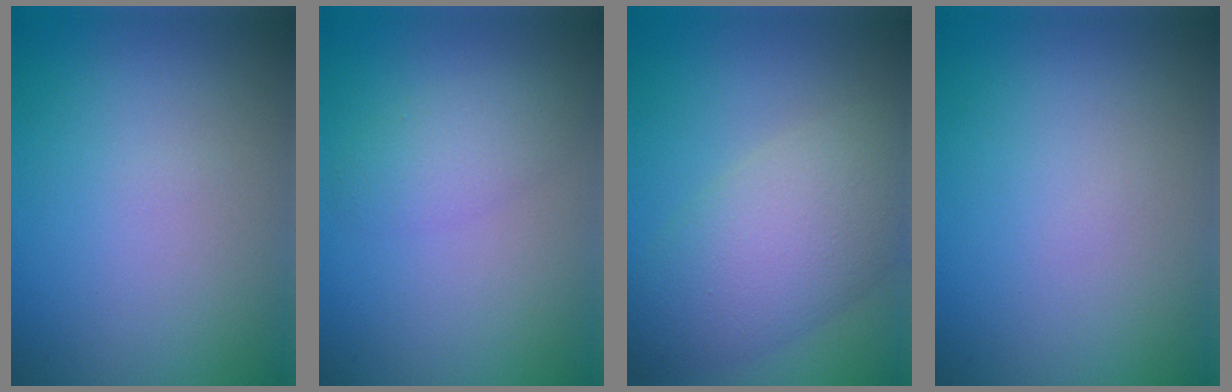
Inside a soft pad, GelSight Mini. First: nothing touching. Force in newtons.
{"total": 2.4, "press": 2.4, "slide": 0.2}
{"total": 7.7, "press": 7.7, "slide": 0.5}
{"total": 0.0}